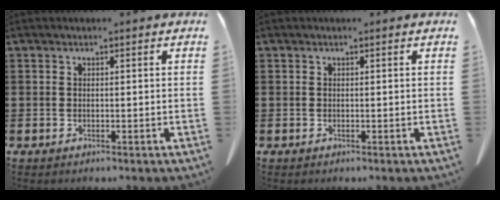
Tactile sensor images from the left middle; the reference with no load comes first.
{"total": 0.0}